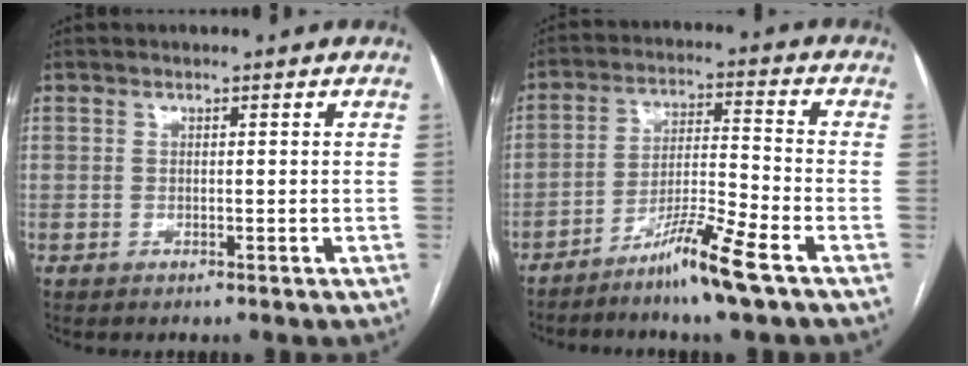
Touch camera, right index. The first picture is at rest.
{"total": 8.8, "force": [-6.0, -0.8, 6.4], "torque": [-0.116, -0.016, -0.115]}